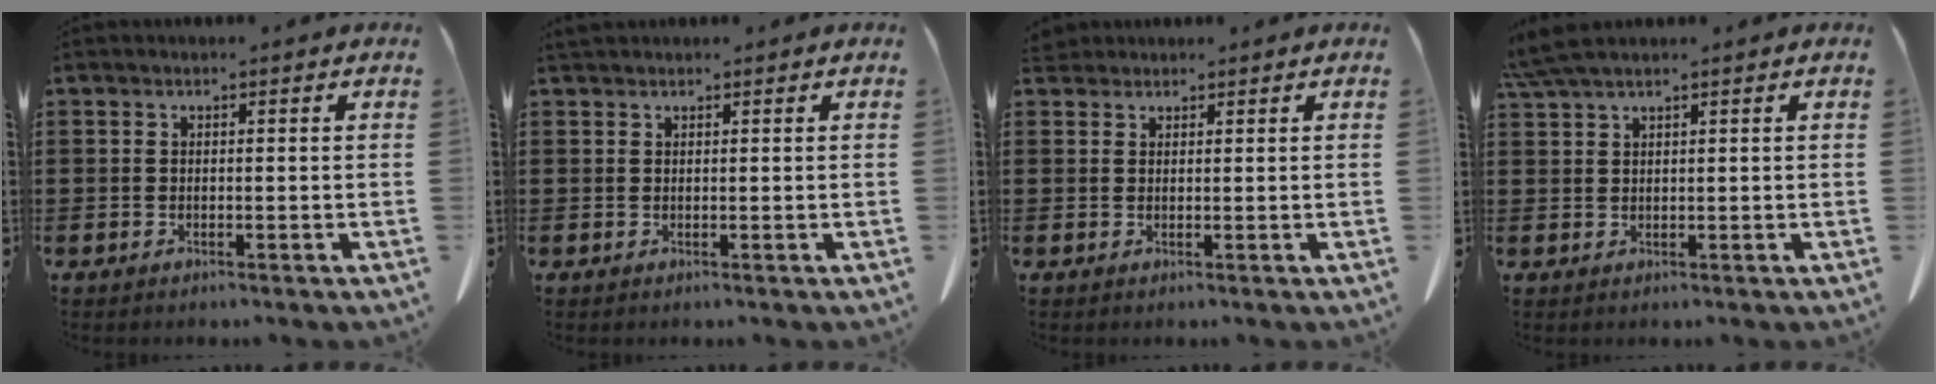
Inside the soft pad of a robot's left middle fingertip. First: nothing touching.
{"total": 0.8, "force": [0.7, 0.2, 0.2], "torque": [-0.006, 0.000, 0.015]}
{"total": 1.8, "force": [1.7, 0.6, 0.3], "torque": [-0.012, 0.003, 0.034]}
{"total": 3.3, "force": [2.6, 0.3, 2.1], "torque": [-0.047, 0.000, 0.050]}